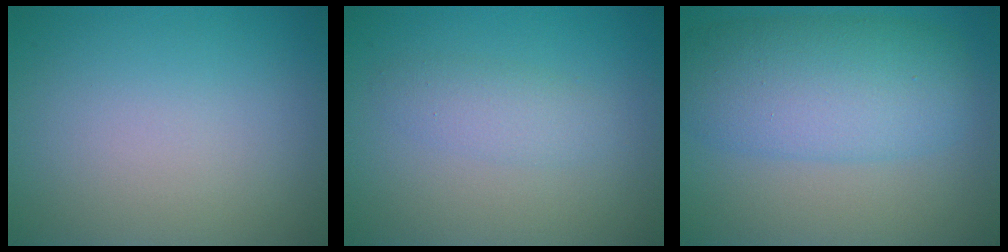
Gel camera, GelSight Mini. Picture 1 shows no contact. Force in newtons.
{"total": 1.9, "press": 1.9, "slide": 0.1}
{"total": 7.6, "press": 7.6, "slide": 0.1}